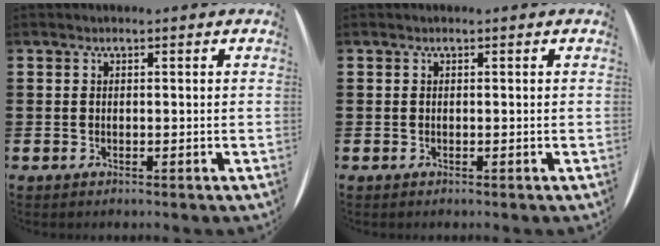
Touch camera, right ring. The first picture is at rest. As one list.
[{"total": 0.0}]